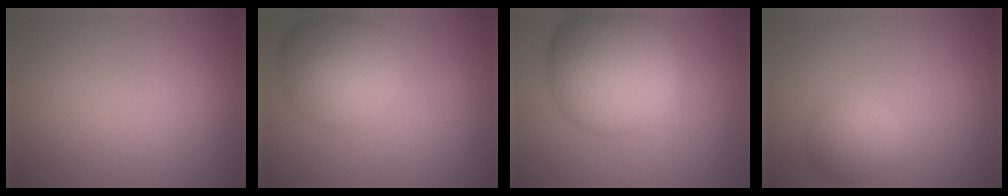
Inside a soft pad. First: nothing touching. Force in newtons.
{"total": 6.7, "press": 6.7, "slide": 0.2}
{"total": 10.9, "press": 10.9, "slide": 0.1}
{"total": 3.0, "press": 3.0, "slide": 0.1}